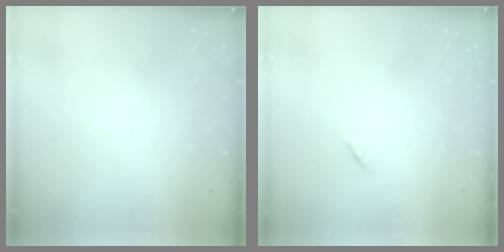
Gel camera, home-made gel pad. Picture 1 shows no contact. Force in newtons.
{"total": 1.4, "press": 1.3, "slide": 0.5}